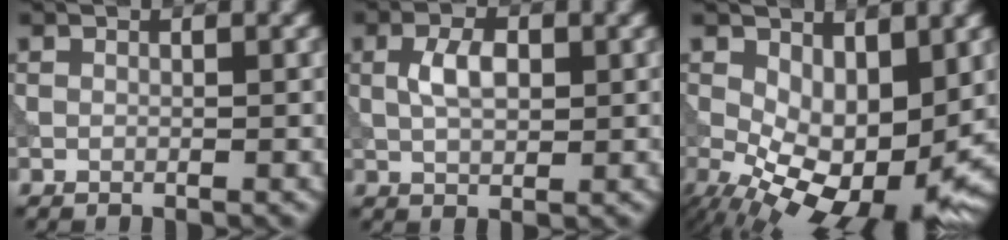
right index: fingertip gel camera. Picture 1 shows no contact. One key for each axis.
{"total": 3.0, "fx": 0.2, "fy": 1.6, "fz": 2.5, "tx": -0.055, "ty": 0.001, "tz": 0.004}
{"total": 9.6, "fx": -1.1, "fy": 5.1, "fz": 8.0, "tx": -0.140, "ty": -0.029, "tz": -0.009}